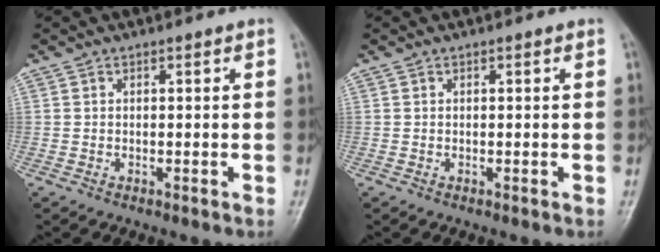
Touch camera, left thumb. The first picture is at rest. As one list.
[{"total": 0.0}]